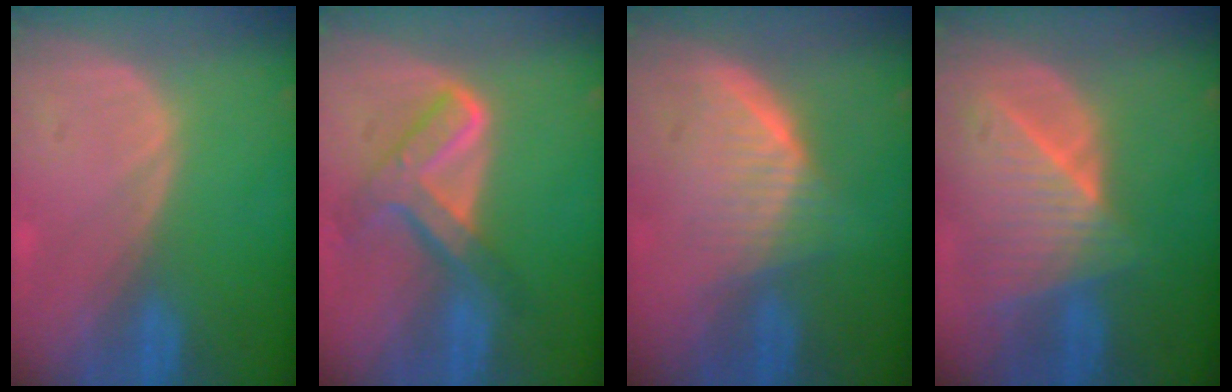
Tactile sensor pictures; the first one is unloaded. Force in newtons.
{"total": 7.7, "press": 6.5, "slide": 4.2}
{"total": 5.6, "press": 5.5, "slide": 1.1}
{"total": 9.0, "press": 8.0, "slide": 4.0}